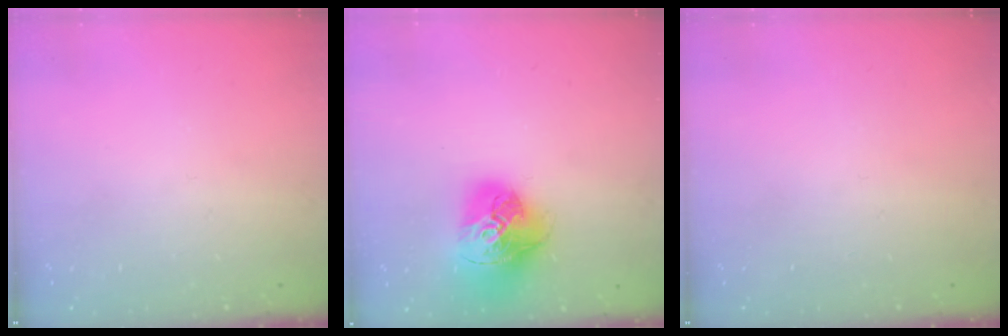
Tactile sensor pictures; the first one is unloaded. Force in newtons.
{"total": 17.5, "press": 17.4, "slide": 2.0}
{"total": 0.0}